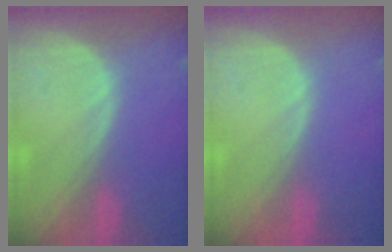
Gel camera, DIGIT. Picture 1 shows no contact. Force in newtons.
{"total": 0.0}